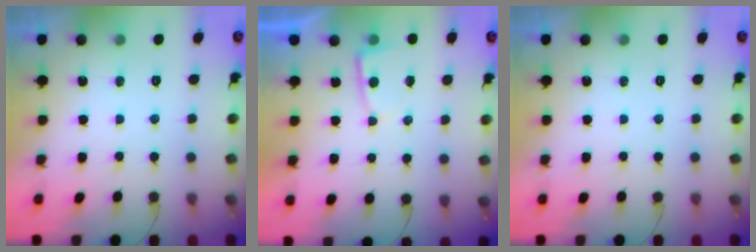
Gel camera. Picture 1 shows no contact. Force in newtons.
{"total": 2.8, "press": 2.7, "slide": 0.4}
{"total": 0.0}